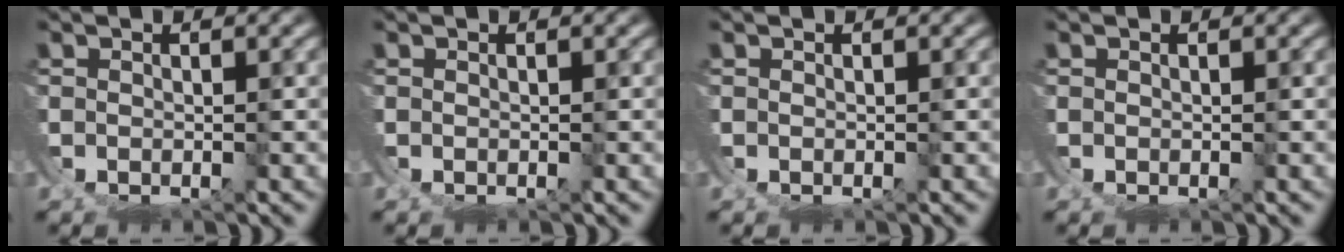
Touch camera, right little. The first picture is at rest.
{"total": 0.0}
{"total": 0.0}
{"total": 0.0}